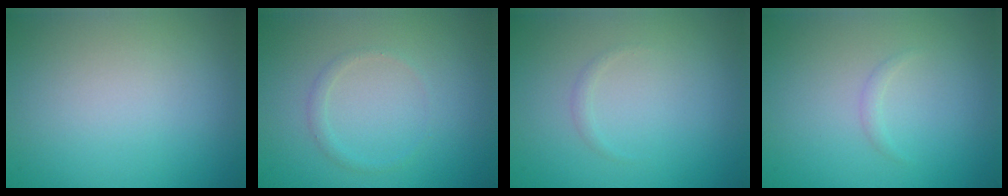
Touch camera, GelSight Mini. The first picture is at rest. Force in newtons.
{"total": 0.9, "press": 0.9, "slide": 0.0}
{"total": 0.6, "press": 0.6, "slide": 0.0}
{"total": 0.6, "press": 0.6, "slide": 0.0}